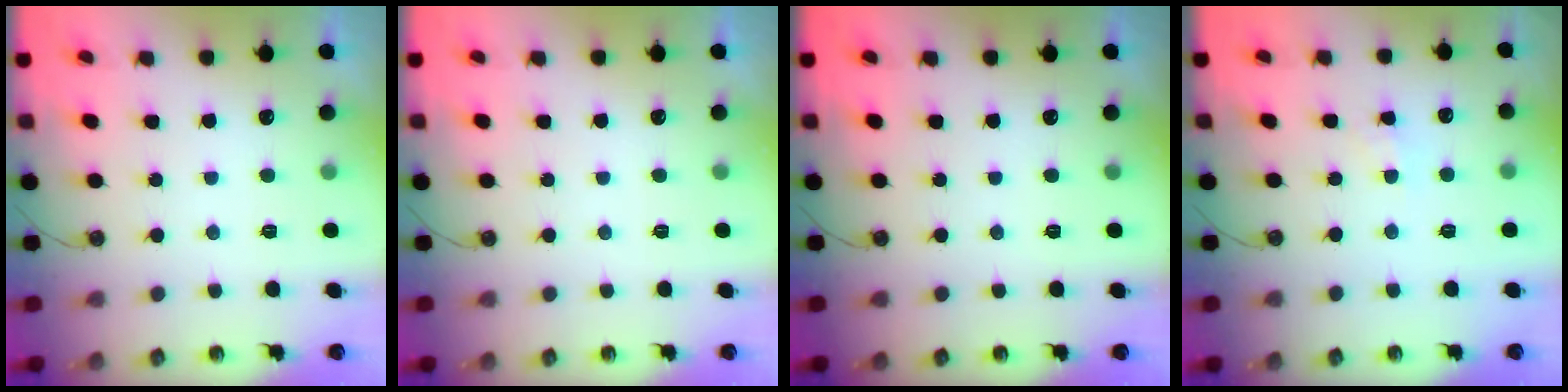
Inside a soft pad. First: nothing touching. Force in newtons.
{"total": 0.0}
{"total": 0.0}
{"total": 2.1, "press": 2.1, "slide": 0.3}